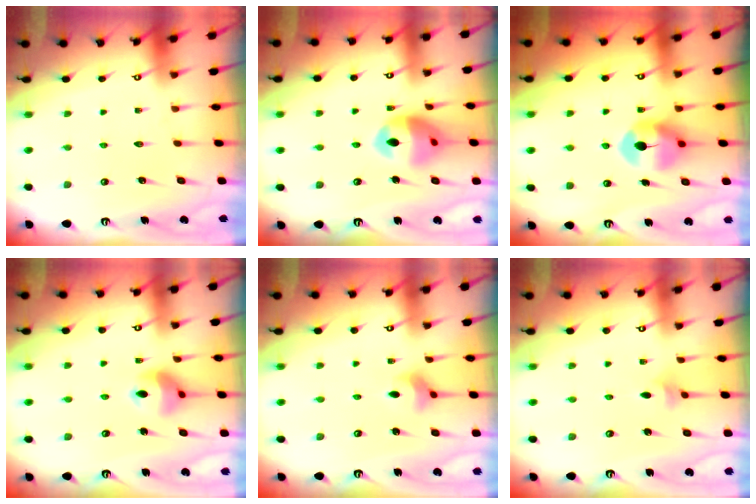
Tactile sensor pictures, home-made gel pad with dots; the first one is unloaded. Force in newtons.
{"total": 13.4, "press": 13.3, "slide": 1.9}
{"total": 7.6, "press": 7.6, "slide": 0.4}
{"total": 10.1, "press": 10.0, "slide": 1.3}
{"total": 3.9, "press": 3.8, "slide": 0.8}
{"total": 2.9, "press": 2.8, "slide": 0.7}